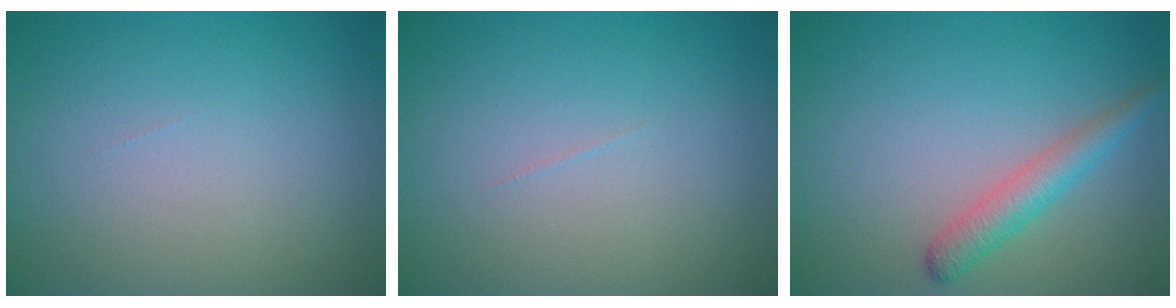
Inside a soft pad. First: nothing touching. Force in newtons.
{"total": 0.0}
{"total": 2.8, "press": 2.8, "slide": 0.1}